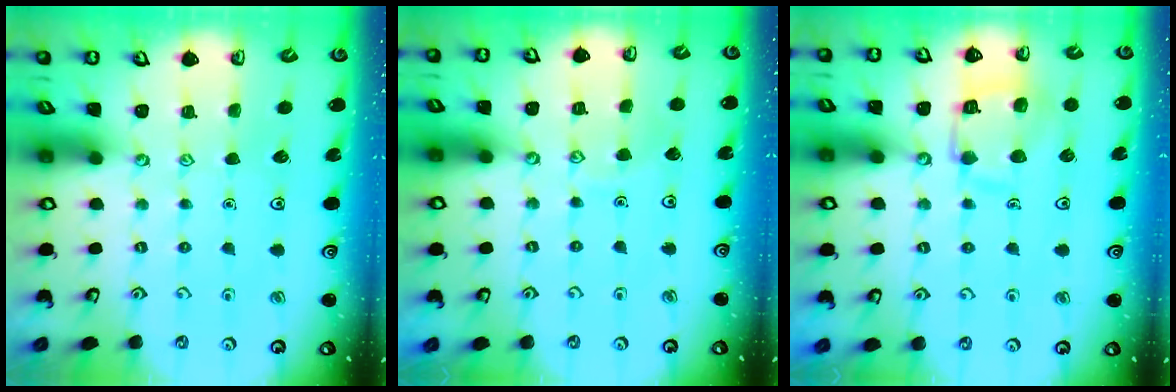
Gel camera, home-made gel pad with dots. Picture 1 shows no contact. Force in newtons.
{"total": 4.0, "press": 4.0, "slide": 0.4}
{"total": 13.0, "press": 13.0, "slide": 1.3}